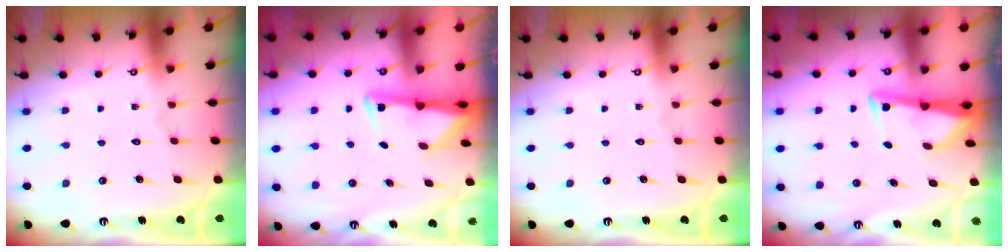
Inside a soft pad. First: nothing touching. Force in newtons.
{"total": 3.0, "press": 2.9, "slide": 0.6}
{"total": 0.0}
{"total": 3.0, "press": 2.9, "slide": 0.4}